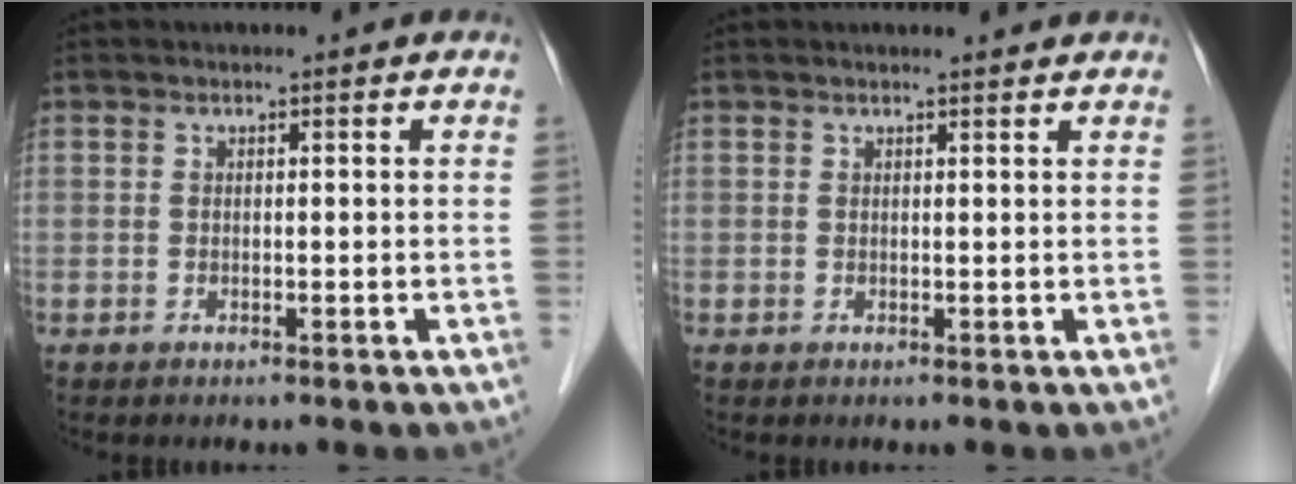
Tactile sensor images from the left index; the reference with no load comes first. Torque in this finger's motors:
{"motor_torque": [0.11, -0.03, 0.02, -0.01]}